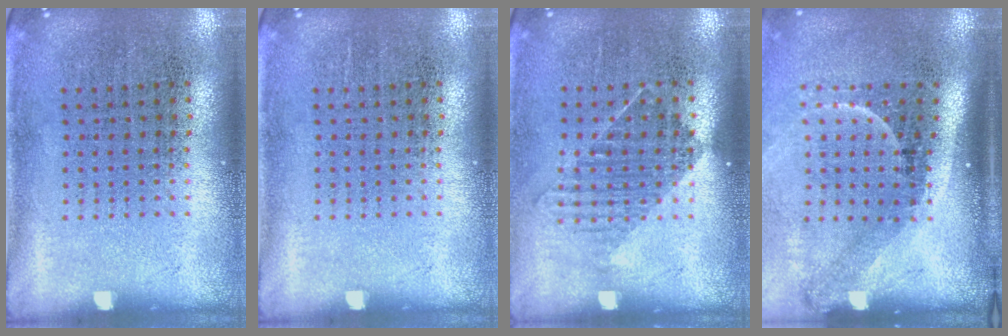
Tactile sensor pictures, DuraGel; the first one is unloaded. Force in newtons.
{"total": 0.0}
{"total": 1.2, "press": 1.0, "slide": 0.7}
{"total": 2.2, "press": 1.5, "slide": 1.7}